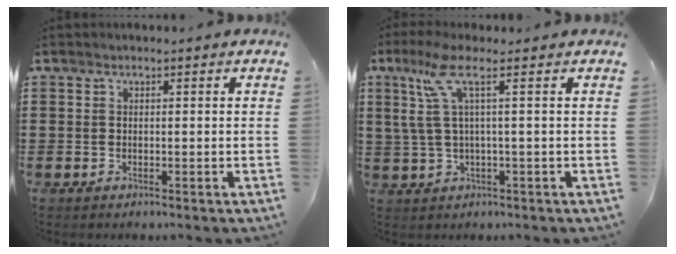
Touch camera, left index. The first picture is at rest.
{"total": 6.0, "force": [2.2, 0.0, 5.5], "torque": [-0.136, -0.013, 0.030]}